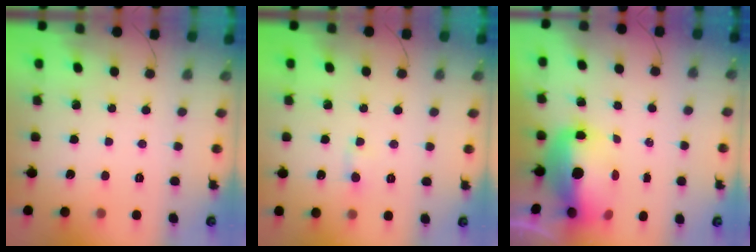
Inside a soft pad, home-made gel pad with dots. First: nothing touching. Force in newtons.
{"total": 2.3, "press": 2.0, "slide": 1.3}
{"total": 11.1, "press": 10.8, "slide": 2.6}